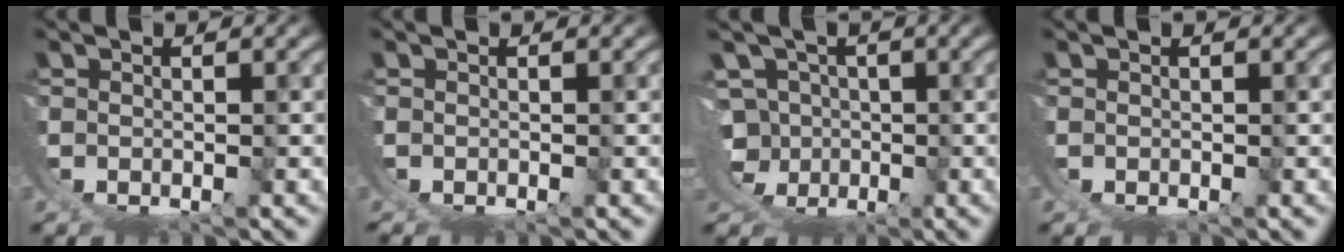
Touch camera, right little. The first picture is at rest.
{"total": 0.5, "force": [-0.5, 0.2, -0.1], "torque": [0.000, -0.002, -0.007]}
{"total": 10.6, "force": [-1.9, 9.6, 4.1], "torque": [-0.111, -0.054, -0.029]}
{"total": 0.0}